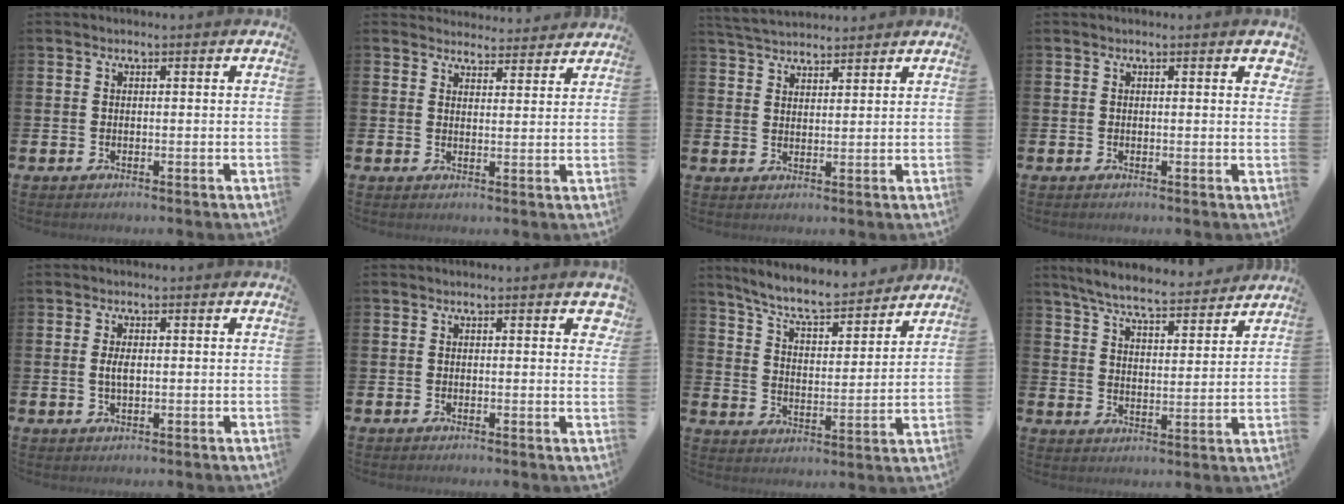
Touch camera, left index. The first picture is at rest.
{"total": 3.6, "force": [3.5, 0.9, -0.2], "torque": [0.004, -0.024, 0.063]}
{"total": 4.1, "force": [4.0, 0.9, 0.3], "torque": [-0.025, -0.014, 0.076]}
{"total": 0.9, "force": [0.5, 0.2, 0.7], "torque": [-0.005, 0.000, 0.005]}
{"total": 2.2, "force": [0.0, 1.0, 2.0], "torque": [-0.038, 0.004, -0.001]}
{"total": 1.3, "force": [0.6, 0.5, 1.0], "torque": [-0.012, 0.002, 0.008]}
{"total": 7.8, "force": [7.2, 1.2, 2.7], "torque": [-0.078, -0.051, 0.125]}
{"total": 6.9, "force": [6.5, 0.8, 2.2], "torque": [-0.064, -0.041, 0.112]}